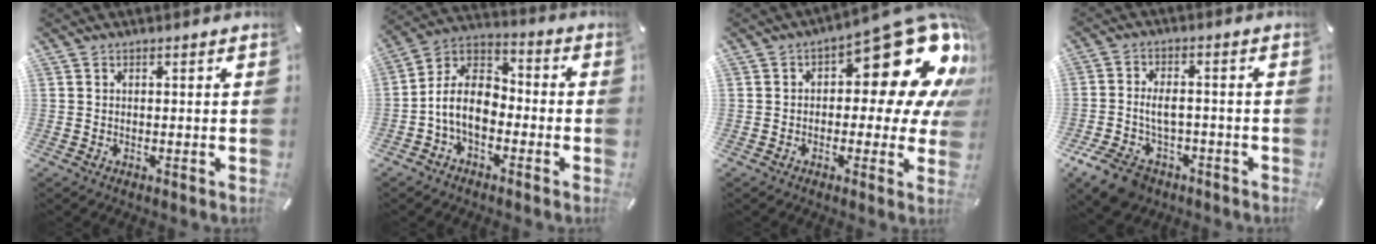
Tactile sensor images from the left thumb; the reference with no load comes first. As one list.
[{"total": 10.8, "force": [-4.2, 7.1, 7.0], "torque": [-0.160, 0.015, -0.084]}, {"total": 20.5, "force": [8.7, 9.2, 16.2], "torque": [-0.191, -0.069, 0.140]}, {"total": 9.6, "force": [-2.9, 6.7, 6.2], "torque": [-0.120, 0.015, -0.046]}]